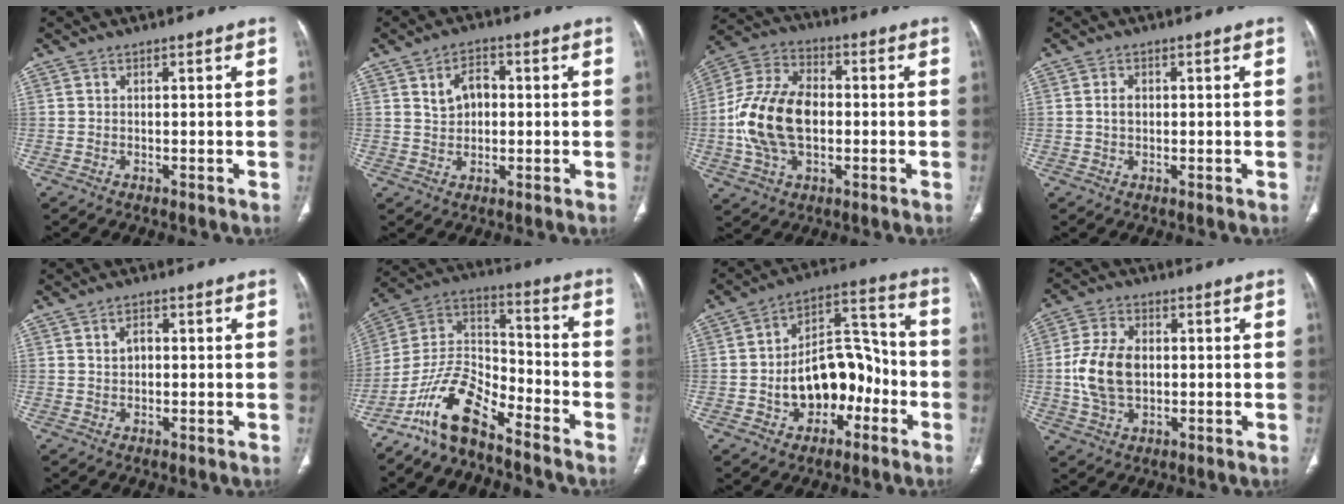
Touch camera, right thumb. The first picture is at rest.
{"total": 5.6, "force": [1.1, 4.0, 3.8], "torque": [-0.048, 0.007, 0.018]}
{"total": 16.9, "force": [-1.4, 10.9, 12.8], "torque": [-0.247, 0.025, -0.022]}
{"total": 2.0, "force": [0.1, 1.5, 1.3], "torque": [-0.019, 0.006, 0.003]}
{"total": 2.6, "force": [0.5, 1.8, 1.8], "torque": [-0.025, 0.005, 0.011]}
{"total": 13.2, "force": [-10.0, 4.7, 7.3], "torque": [-0.132, 0.085, -0.195]}
{"total": 15.8, "force": [-4.3, 10.3, 11.2], "torque": [-0.127, 0.056, -0.065]}
{"total": 9.7, "force": [-0.1, 6.5, 7.2], "torque": [-0.140, 0.007, 0.000]}